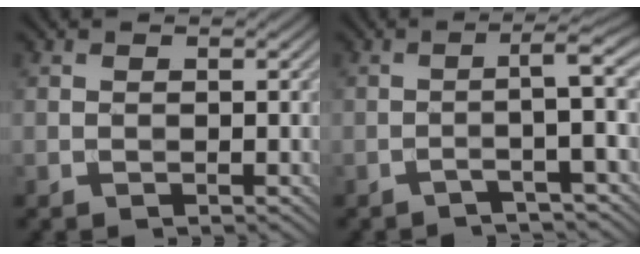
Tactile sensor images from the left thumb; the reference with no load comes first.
{"total": 4.3, "force": [-1.1, 0.0, 4.1], "torque": [-0.062, 0.017, -0.040]}